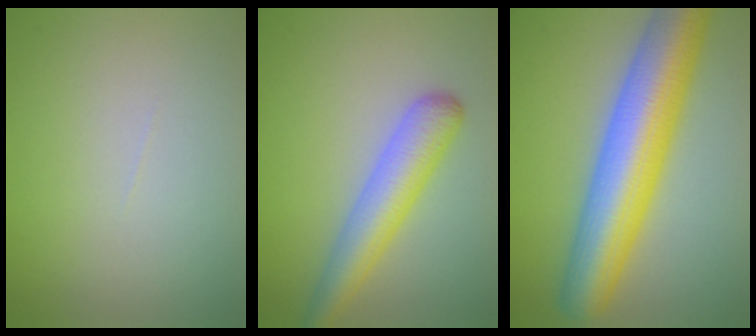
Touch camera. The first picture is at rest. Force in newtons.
{"total": 4.7, "press": 4.6, "slide": 0.1}
{"total": 10.7, "press": 10.7, "slide": 0.3}